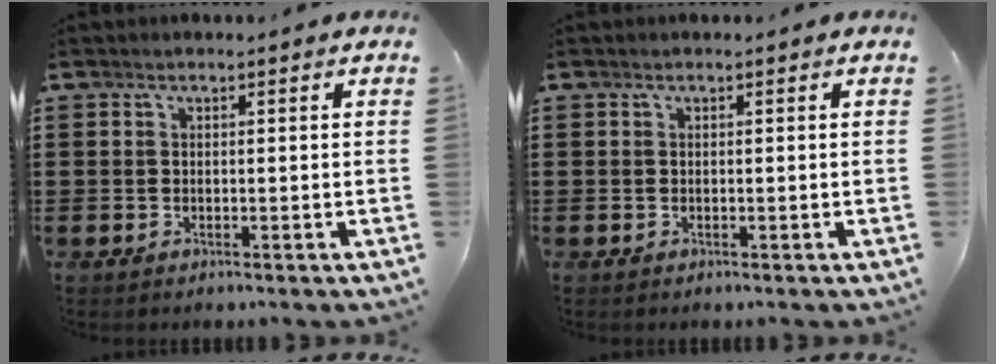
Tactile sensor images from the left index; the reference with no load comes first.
{"total": 0.0}